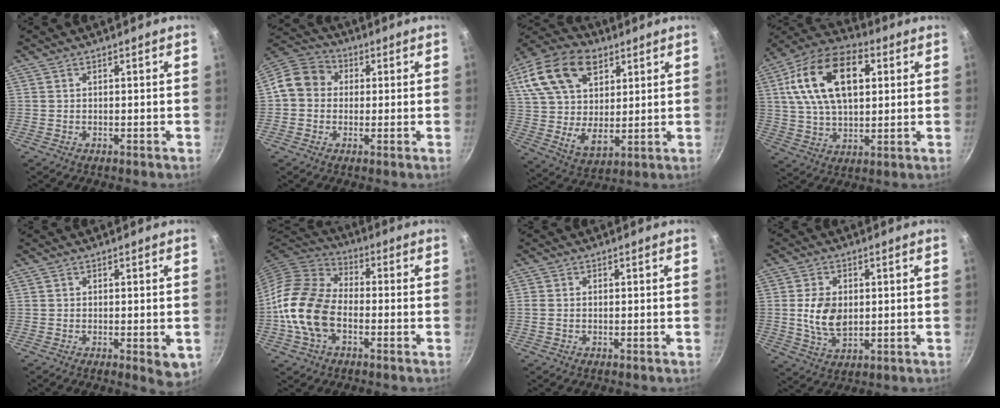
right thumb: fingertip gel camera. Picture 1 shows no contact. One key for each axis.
{"total": 9.5, "fx": 0.7, "fy": 8.2, "fz": 4.6, "tx": -0.057, "ty": 0.025, "tz": -0.011}
{"total": 21.0, "fx": 9.1, "fy": 13.6, "fz": 13.1, "tx": -0.216, "ty": -0.013, "tz": 0.161}
{"total": 20.3, "fx": 5.4, "fy": 12.0, "fz": 15.5, "tx": -0.259, "ty": 0.008, "tz": 0.082}
{"total": 3.9, "fx": -0.7, "fy": 1.7, "fz": 3.5, "tx": -0.040, "ty": -0.006, "tz": -0.009}
{"total": 15.3, "fx": -3.3, "fy": 10.0, "fz": 11.2, "tx": -0.193, "ty": 0.028, "tz": -0.083}
{"total": 1.3, "fx": 0.0, "fy": 0.9, "fz": 1.0, "tx": -0.021, "ty": 0.002, "tz": -0.004}
{"total": 8.3, "fx": 0.6, "fy": 5.4, "fz": 6.2, "tx": -0.110, "ty": -0.011, "tz": 0.014}